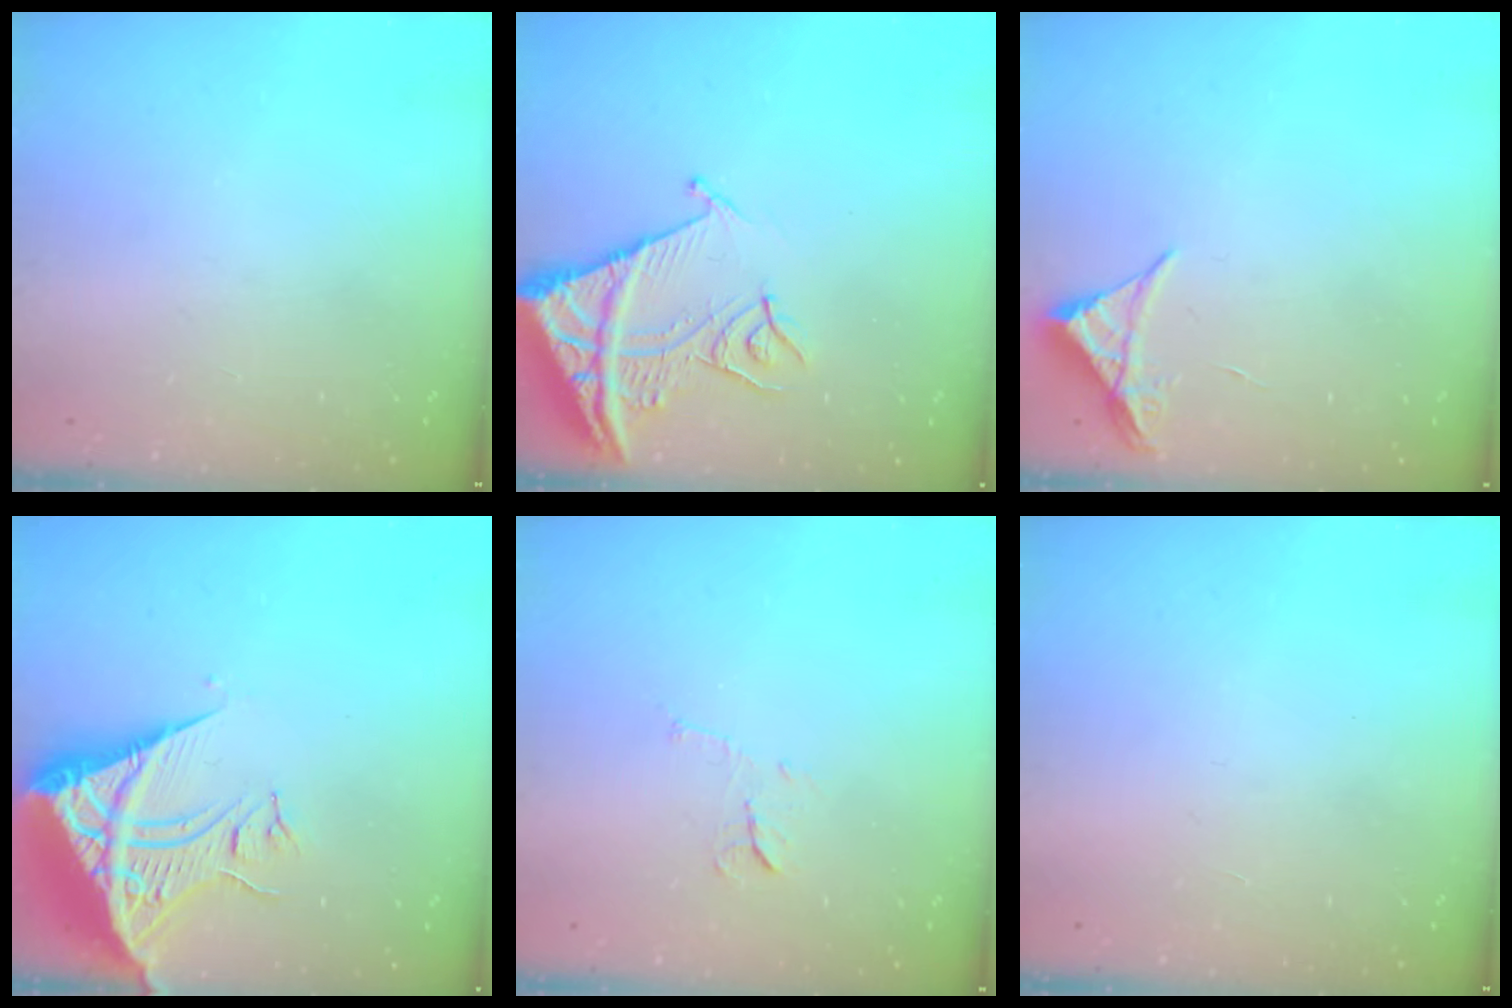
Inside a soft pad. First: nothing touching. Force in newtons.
{"total": 14.1, "press": 14.0, "slide": 1.6}
{"total": 3.9, "press": 3.8, "slide": 0.5}
{"total": 14.7, "press": 14.6, "slide": 1.5}
{"total": 5.6, "press": 5.6, "slide": 0.4}
{"total": 1.5, "press": 1.5, "slide": 0.1}